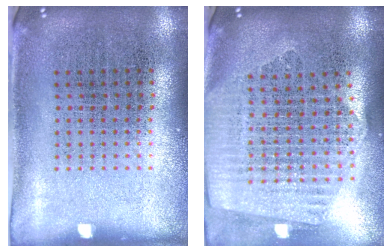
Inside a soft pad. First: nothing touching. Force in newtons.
{"total": 2.4, "press": 2.2, "slide": 1.1}